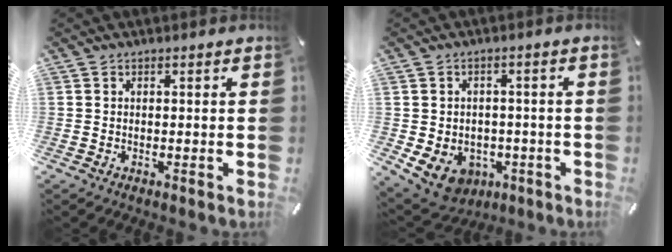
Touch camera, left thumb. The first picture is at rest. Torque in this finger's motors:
{"motor_torque": [0.14, 0.19, 0.45, 0.52, 0.09]}